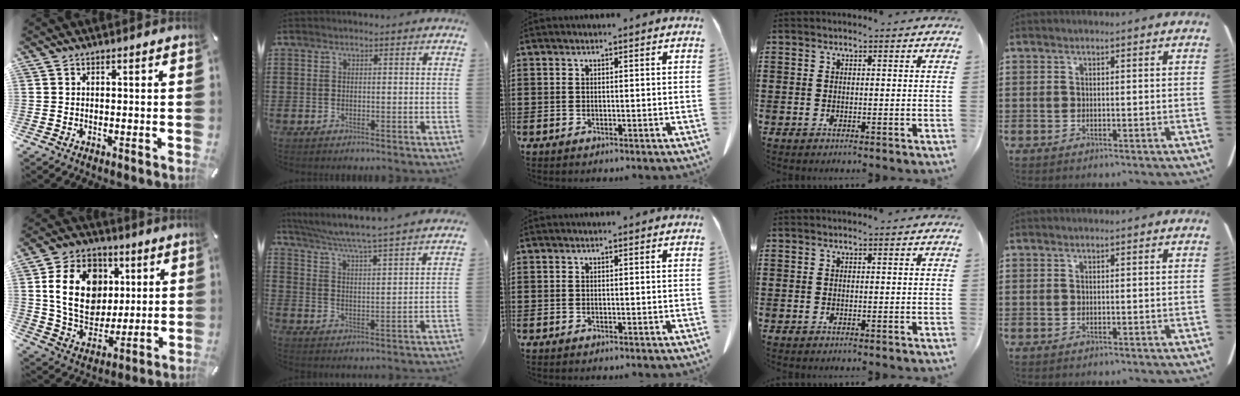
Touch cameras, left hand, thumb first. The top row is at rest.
{"thumb": {"total": 17.7, "force": [3.9, 13.9, 10.2], "torque": [-0.197, 0.004, 0.074]}, "index": {"total": 4.7, "force": [4.2, -1.0, 1.8], "torque": [-0.057, -0.044, 0.062]}}